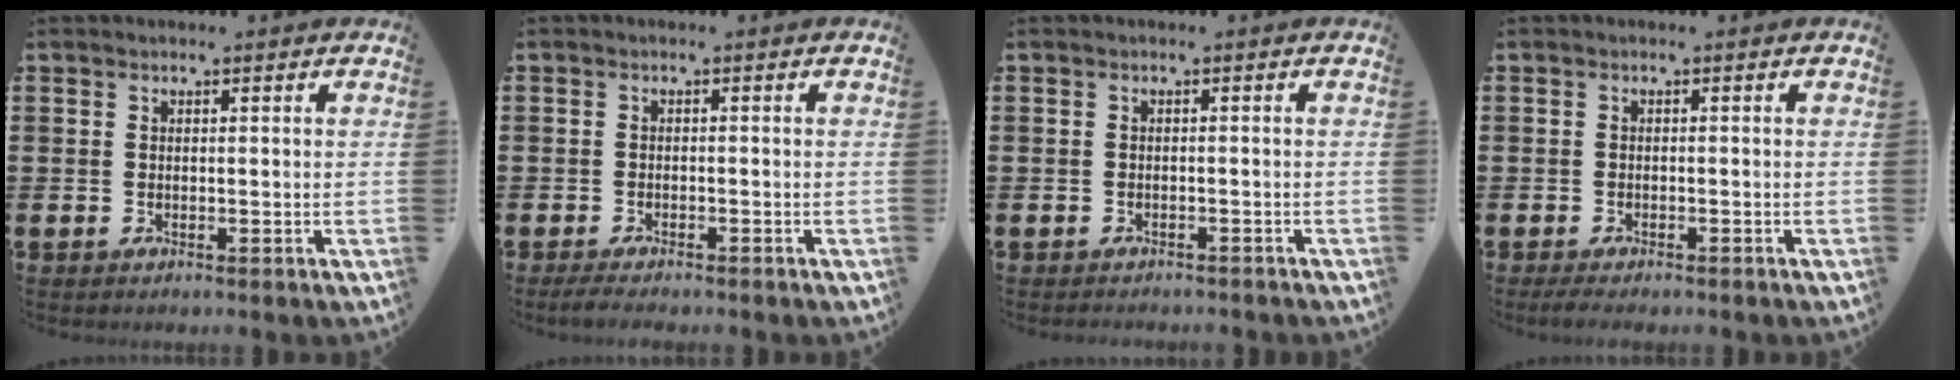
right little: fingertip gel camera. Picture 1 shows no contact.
{"total": 1.4, "force": [-1.1, 0.2, 0.8], "torque": [-0.014, 0.001, -0.022]}
{"total": 0.6, "force": [-0.6, 0.0, -0.1], "torque": [-0.001, 0.001, -0.013]}
{"total": 1.2, "force": [-0.8, 0.3, 0.8], "torque": [-0.014, -0.001, -0.017]}